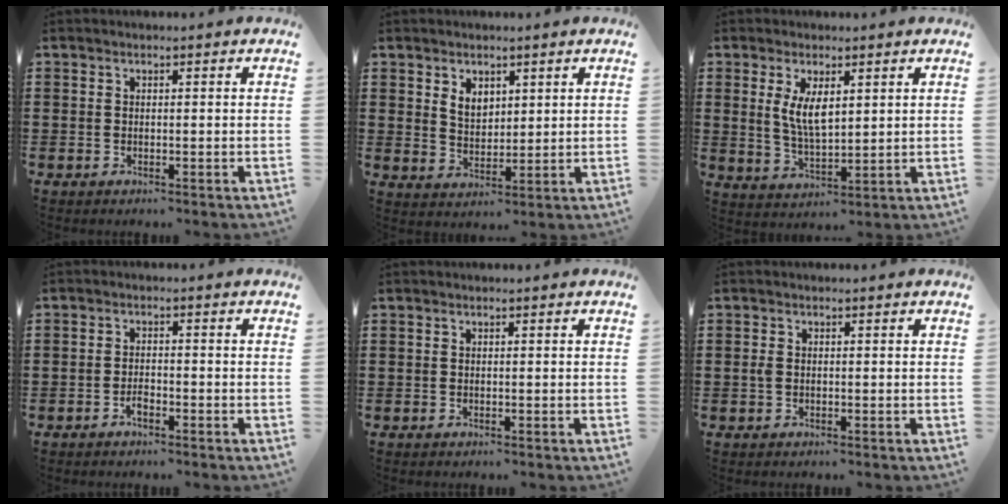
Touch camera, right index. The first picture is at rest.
{"total": 3.6, "force": [2.1, 2.5, 1.5], "torque": [-0.039, 0.010, 0.038]}
{"total": 5.3, "force": [1.5, 2.2, 4.5], "torque": [-0.086, 0.001, 0.025]}
{"total": 1.9, "force": [-1.2, 0.6, 1.2], "torque": [-0.025, 0.001, -0.024]}
{"total": 0.0}
{"total": 1.1, "force": [-0.1, 0.7, 0.8], "torque": [-0.025, 0.002, -0.005]}